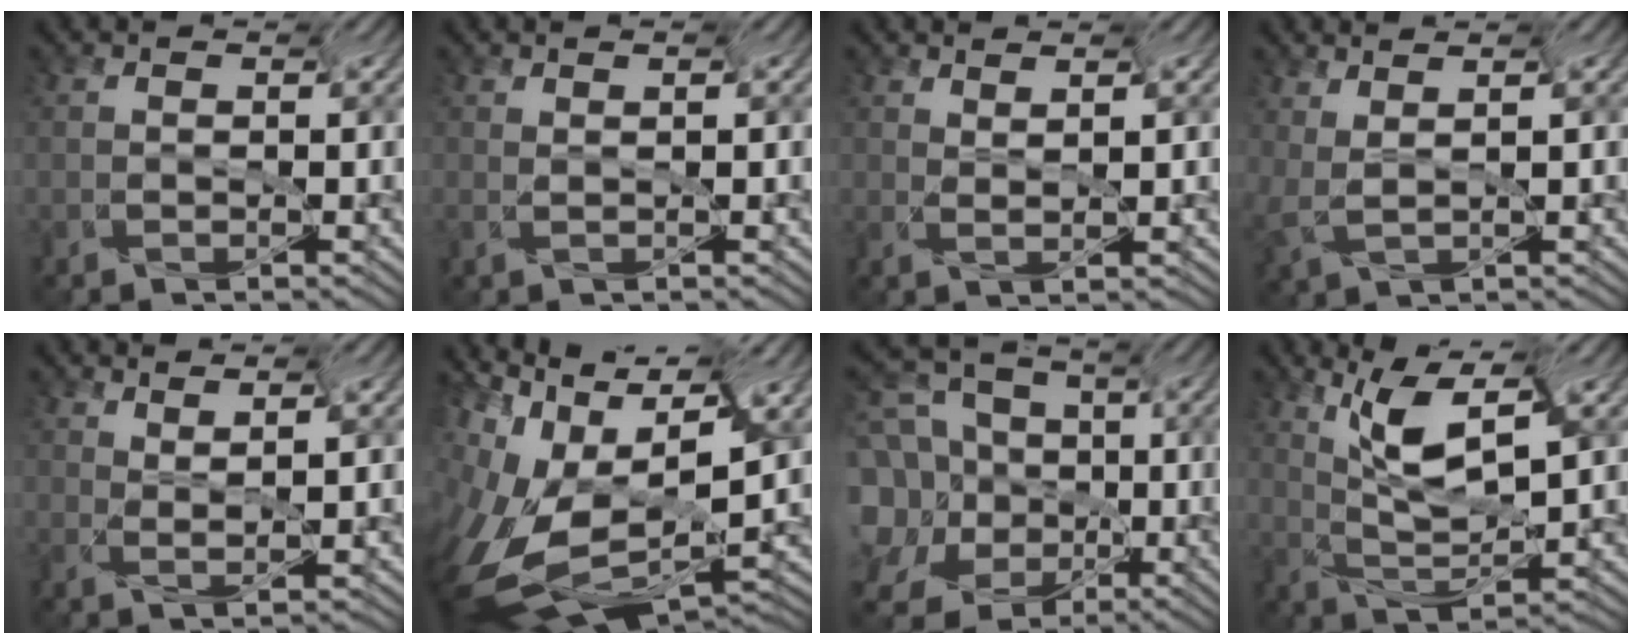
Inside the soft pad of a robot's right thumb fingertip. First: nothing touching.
{"total": 1.0, "force": [0.9, -0.3, 0.2], "torque": [0.002, -0.006, 0.019]}
{"total": 2.6, "force": [2.3, -0.3, 1.1], "torque": [-0.022, -0.010, 0.040]}
{"total": 3.5, "force": [2.8, 1.1, 1.8], "torque": [-0.068, 0.009, 0.050]}
{"total": 3.2, "force": [2.7, -0.2, 1.7], "torque": [-0.038, -0.009, 0.050]}
{"total": 14.0, "force": [-4.5, 7.4, 11.1], "torque": [-0.249, -0.020, -0.062]}
{"total": 12.1, "force": [0.0, 9.7, 7.3], "torque": [-0.226, 0.024, 0.030]}
{"total": 6.4, "force": [2.8, 1.7, 5.5], "torque": [-0.118, 0.004, 0.063]}